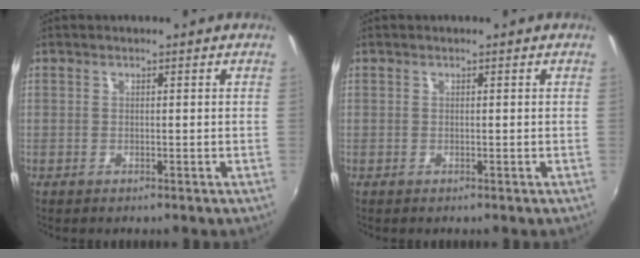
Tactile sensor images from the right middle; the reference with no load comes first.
{"total": 0.0}